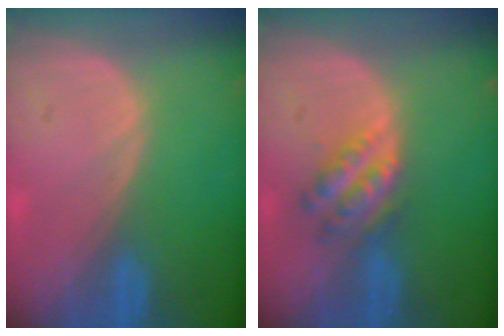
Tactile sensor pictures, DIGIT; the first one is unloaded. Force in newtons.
{"total": 5.4, "press": 5.0, "slide": 2.2}